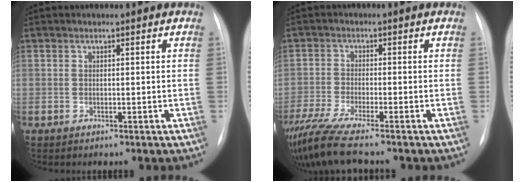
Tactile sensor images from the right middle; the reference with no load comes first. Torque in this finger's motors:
{"motor_torque": [1.10, -1.03, 0.32, 0.09]}